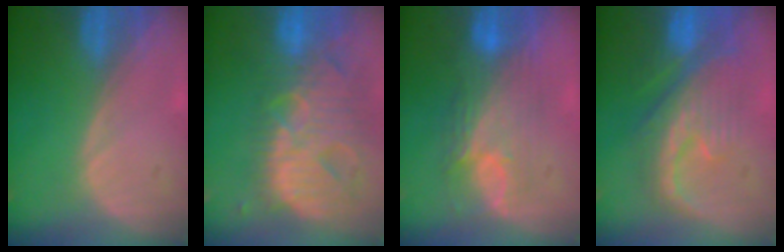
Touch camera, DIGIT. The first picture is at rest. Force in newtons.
{"total": 13.7, "press": 11.7, "slide": 7.2}
{"total": 8.1, "press": 7.8, "slide": 2.1}
{"total": 9.4, "press": 9.0, "slide": 2.7}